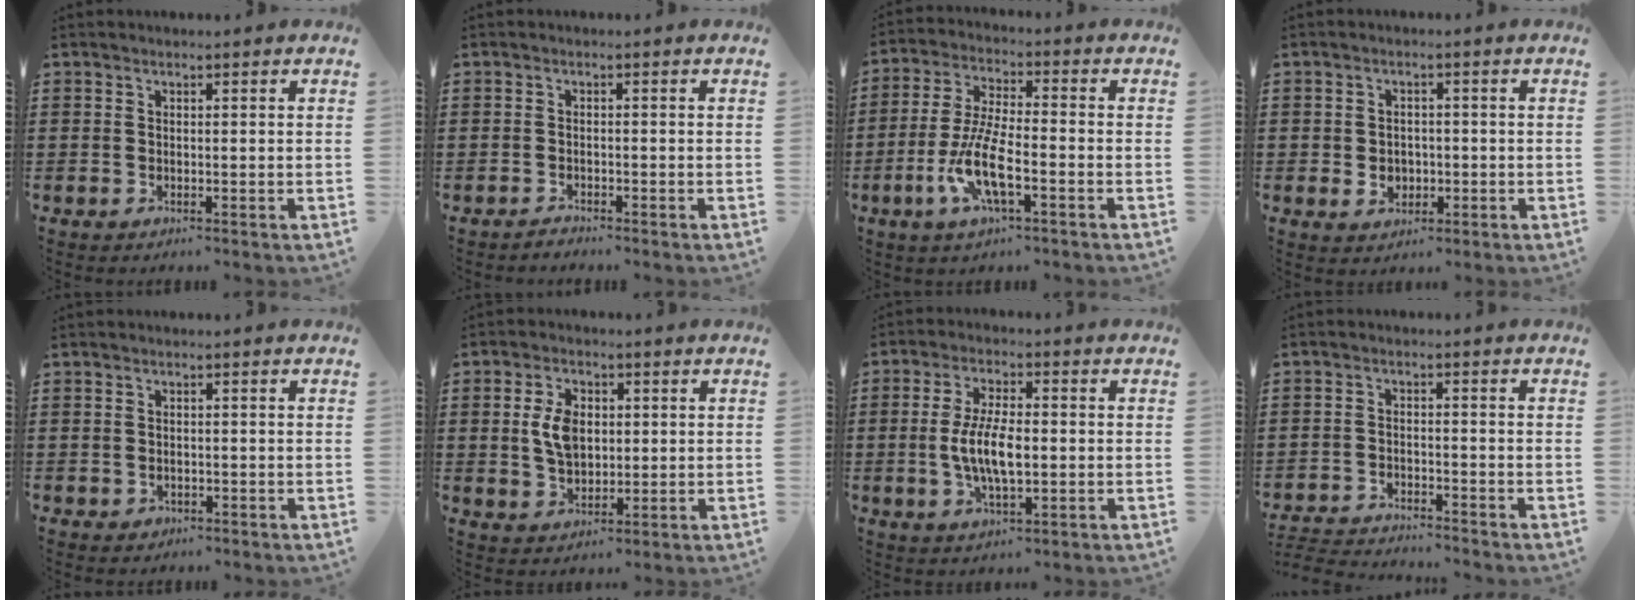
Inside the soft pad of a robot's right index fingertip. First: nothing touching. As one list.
[{"total": 1.0, "force": [-1.0, 0.1, -0.1], "torque": [-0.002, 0.003, -0.021]}, {"total": 9.2, "force": [-3.6, 2.3, 8.1], "torque": [-0.185, -0.015, -0.073]}, {"total": 2.9, "force": [-0.5, 2.5, 1.4], "torque": [-0.034, 0.006, -0.012]}, {"total": 0.6, "force": [-0.3, 0.5, 0.2], "torque": [-0.008, 0.000, -0.006]}, {"total": 6.0, "force": [0.6, 3.9, 4.5], "torque": [-0.102, 0.005, 0.003]}, {"total": 7.6, "force": [-0.8, 2.9, 7.0], "torque": [-0.152, -0.004, -0.022]}, {"total": 3.2, "force": [-3.2, 0.1, -0.1], "torque": [-0.011, -0.002, -0.074]}]